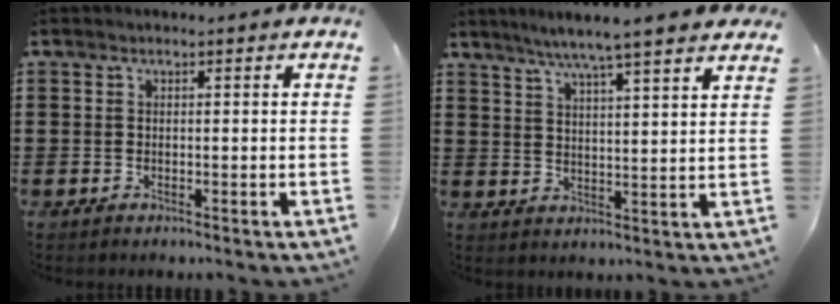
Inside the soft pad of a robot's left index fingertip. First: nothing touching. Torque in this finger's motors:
{"motor_torque": [1.55, -0.59, 0.40, 0.08]}